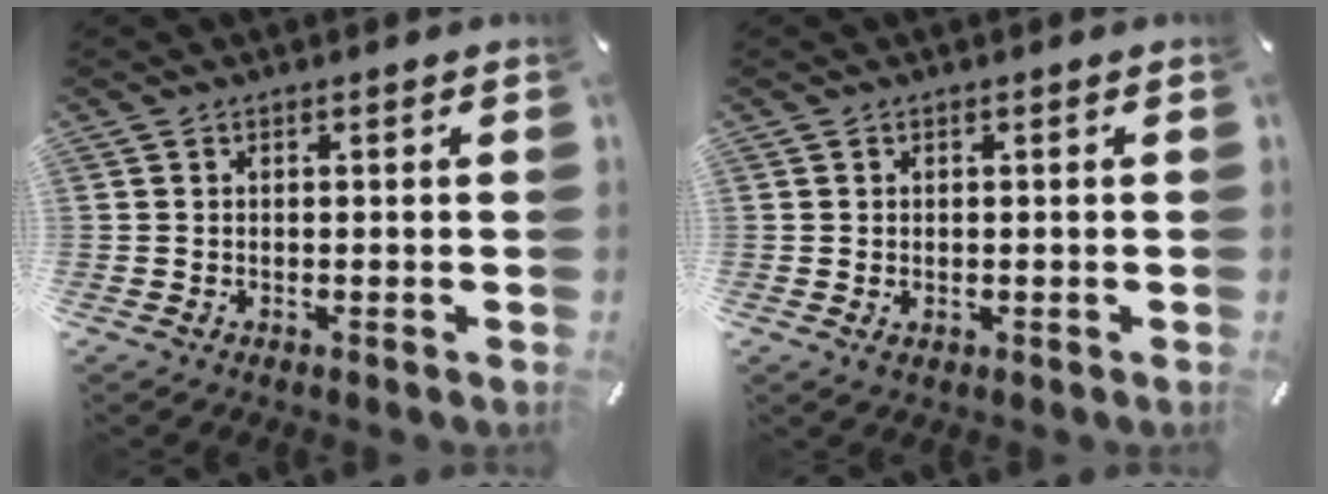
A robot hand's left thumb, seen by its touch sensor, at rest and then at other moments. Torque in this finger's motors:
{"motor_torque": [-0.24, -0.17, 0.24, 0.01, 0.05]}